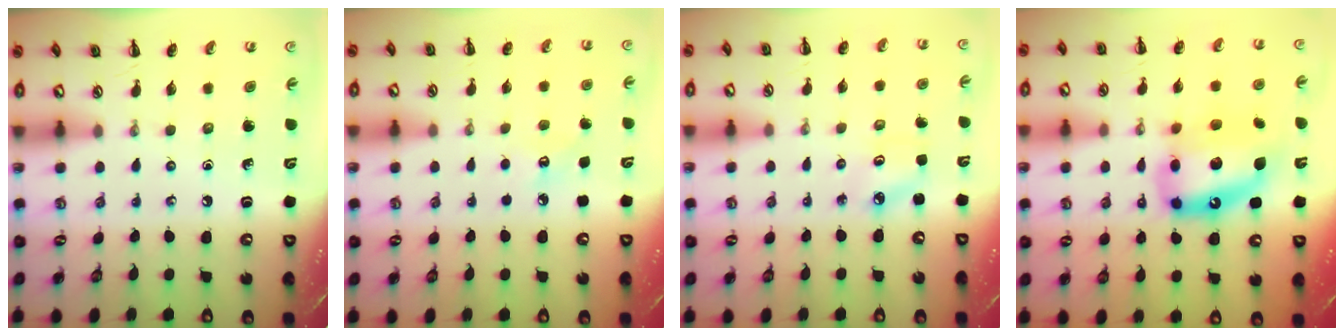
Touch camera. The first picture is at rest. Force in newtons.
{"total": 5.7, "press": 5.5, "slide": 1.6}
{"total": 2.6, "press": 2.5, "slide": 0.6}
{"total": 15.4, "press": 14.9, "slide": 4.0}